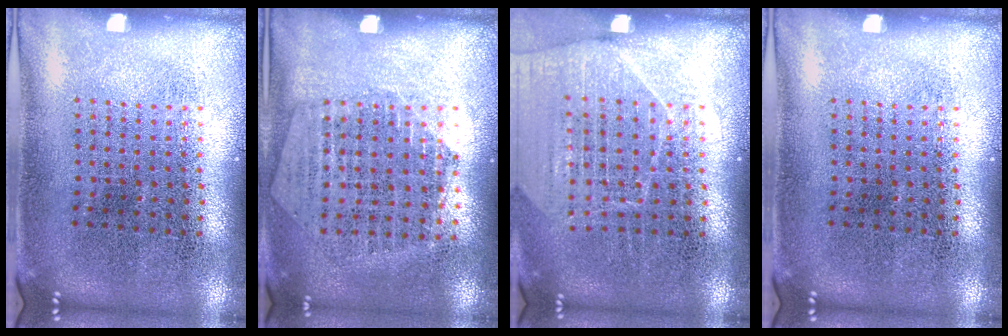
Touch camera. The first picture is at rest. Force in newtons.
{"total": 1.4, "press": 1.3, "slide": 0.4}
{"total": 1.6, "press": 1.6, "slide": 0.1}
{"total": 0.0}